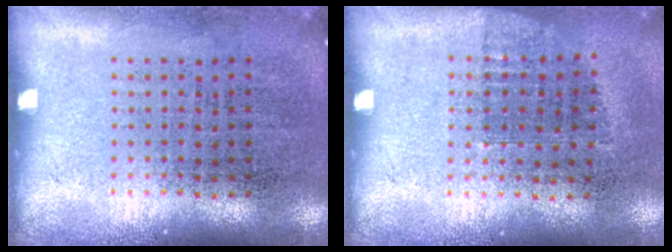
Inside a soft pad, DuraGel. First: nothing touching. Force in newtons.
{"total": 0.8, "press": 0.7, "slide": 0.4}